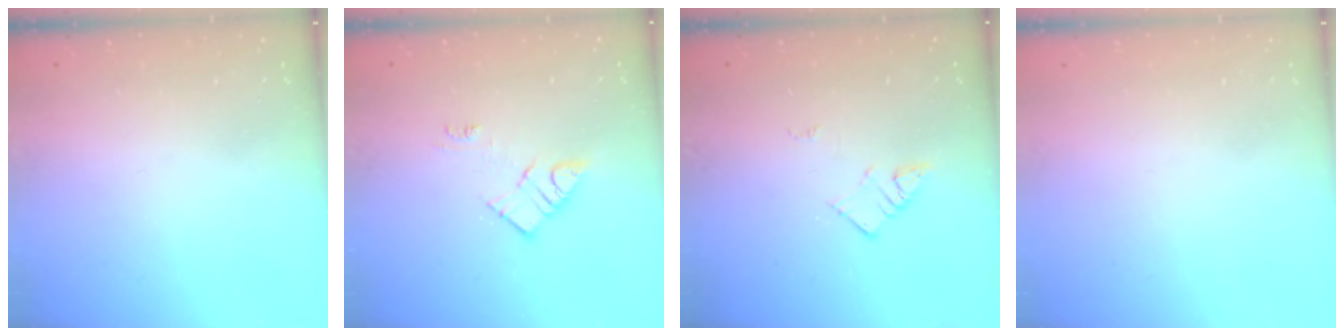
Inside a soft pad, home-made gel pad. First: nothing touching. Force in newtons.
{"total": 8.7, "press": 8.7, "slide": 0.3}
{"total": 3.3, "press": 3.3, "slide": 0.2}
{"total": 1.5, "press": 1.5, "slide": 0.1}